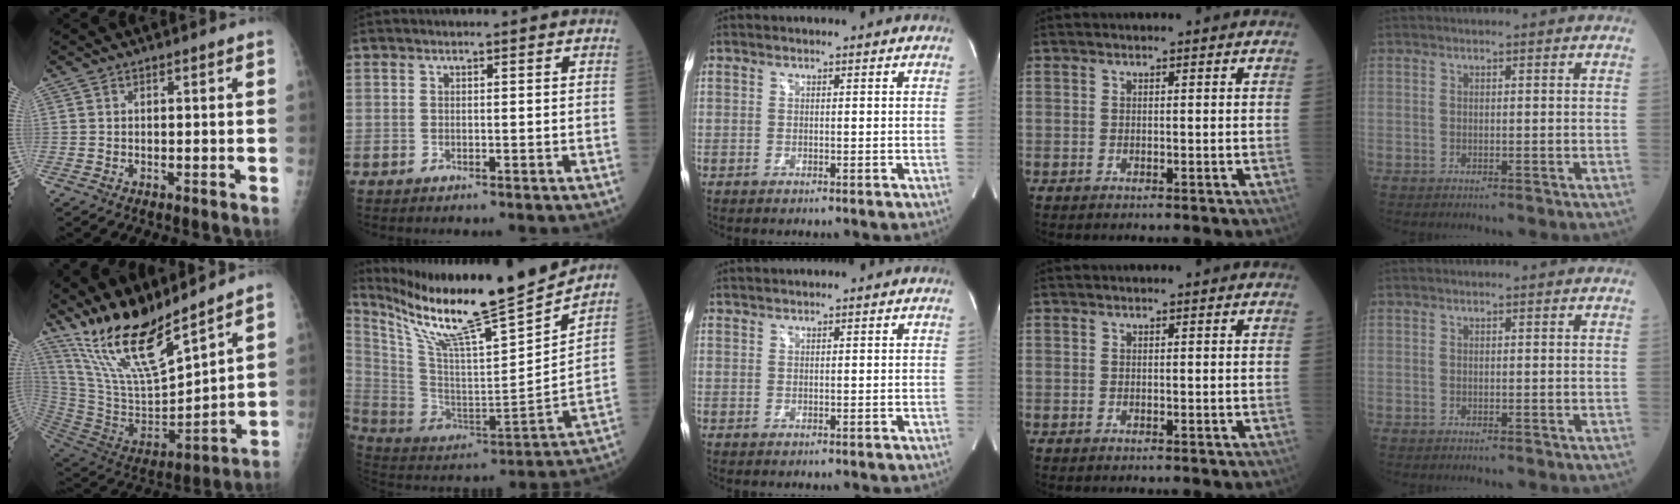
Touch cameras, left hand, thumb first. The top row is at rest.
{"thumb": {"total": 19.1, "force": [15.2, 3.7, 10.9], "torque": [-0.180, -0.082, 0.303]}, "index": {"total": 22.0, "force": [18.8, -1.2, 11.3], "torque": [-0.209, -0.046, 0.317]}, "middle": {"total": 1.5, "force": [1.4, -0.1, 0.3], "torque": [-0.009, 0.013, 0.033]}}